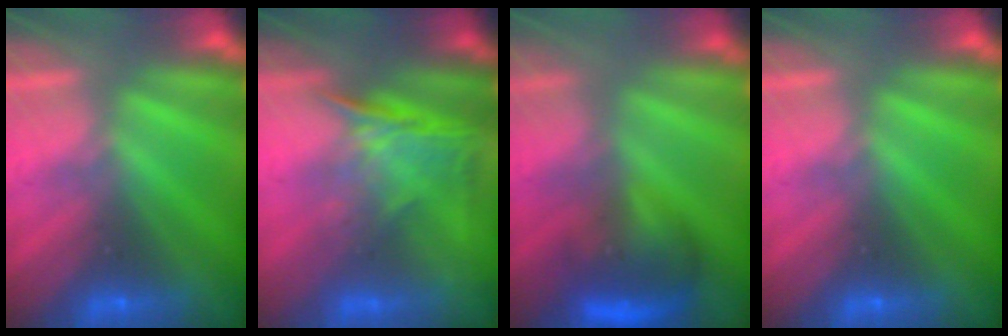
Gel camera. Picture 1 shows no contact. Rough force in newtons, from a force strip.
{"total": 1.3}
{"total": 6.0}
{"total": 0.0}